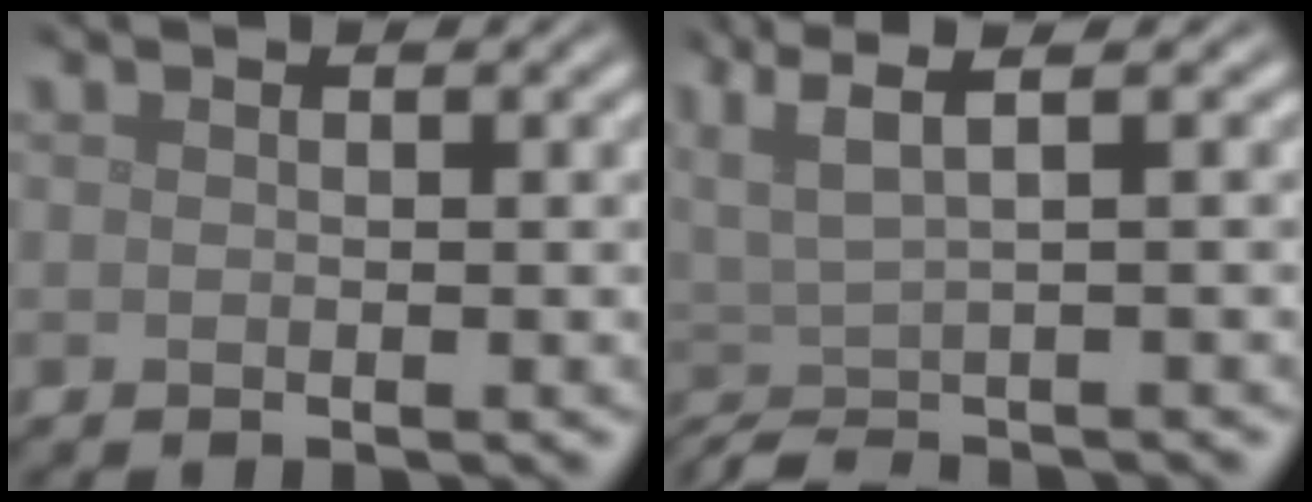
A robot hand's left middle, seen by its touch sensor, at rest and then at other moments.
{"total": 4.7, "force": [0.7, 1.1, 4.5], "torque": [-0.071, 0.007, 0.010]}